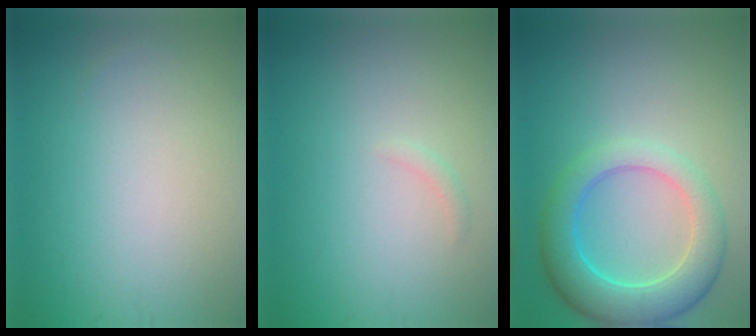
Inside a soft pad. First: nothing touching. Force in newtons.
{"total": 0.7, "press": 0.7, "slide": 0.1}
{"total": 6.2, "press": 6.2, "slide": 0.3}